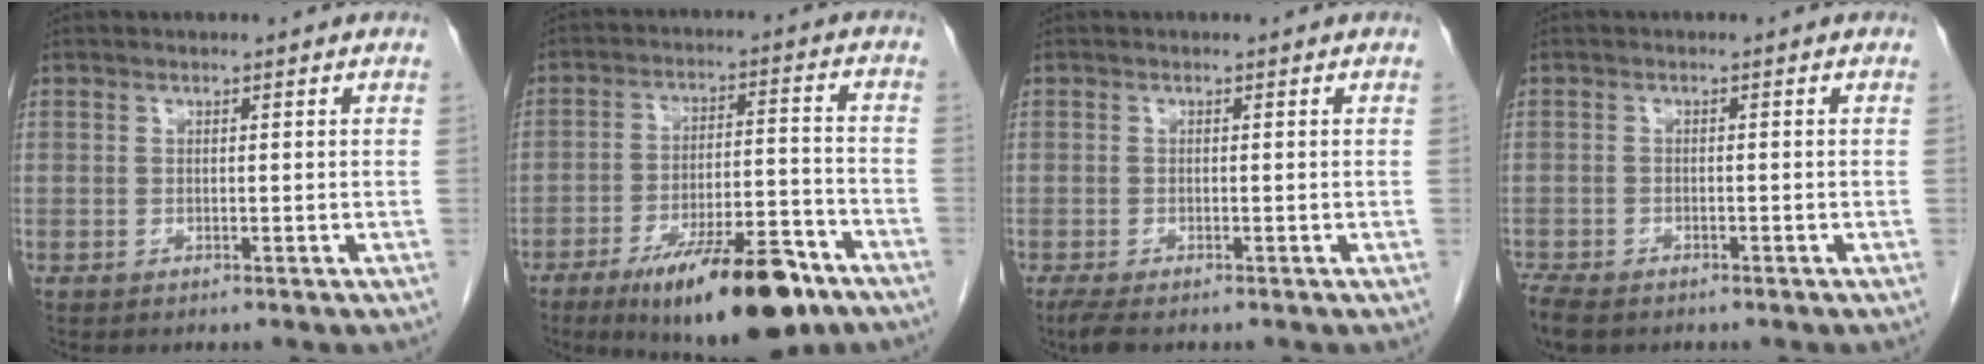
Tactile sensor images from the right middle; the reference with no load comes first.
{"total": 16.8, "force": [-10.9, 4.1, 12.1], "torque": [-0.161, 0.000, -0.171]}
{"total": 2.9, "force": [-2.1, 0.7, 1.9], "torque": [-0.039, -0.011, -0.034]}
{"total": 5.2, "force": [-4.1, 2.1, 2.5], "torque": [-0.049, -0.011, -0.067]}